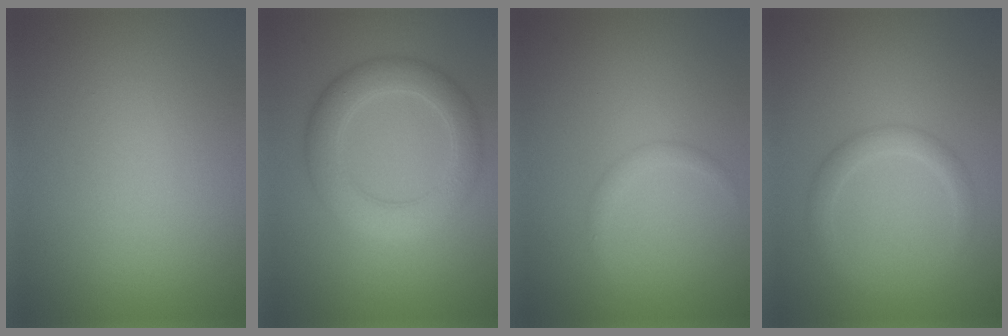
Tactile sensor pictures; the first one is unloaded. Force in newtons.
{"total": 4.6, "press": 4.6, "slide": 0.1}
{"total": 1.1, "press": 1.1, "slide": 0.1}
{"total": 2.1, "press": 2.1, "slide": 0.0}